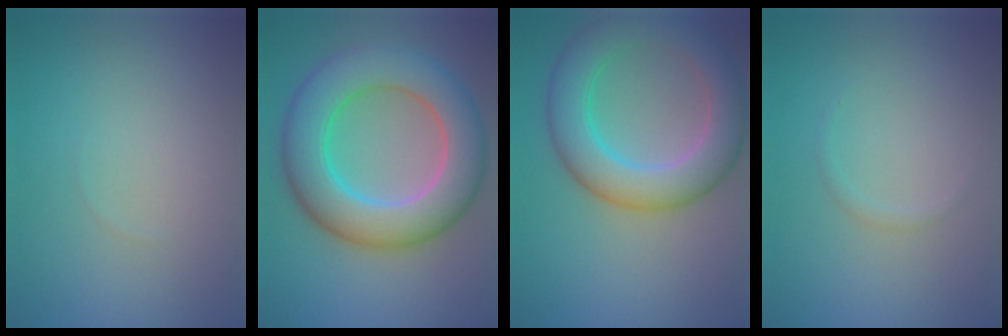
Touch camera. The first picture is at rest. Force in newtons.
{"total": 9.8, "press": 9.8, "slide": 0.3}
{"total": 7.4, "press": 7.4, "slide": 0.2}
{"total": 0.5, "press": 0.5, "slide": 0.1}